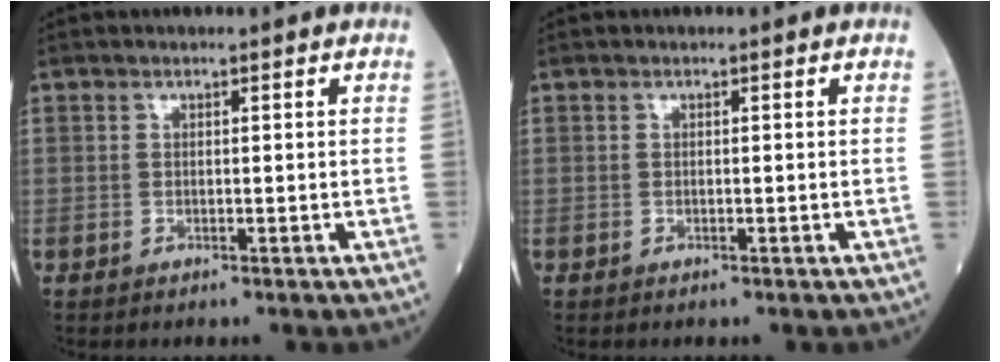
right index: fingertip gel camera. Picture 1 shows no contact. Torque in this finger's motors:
{"motor_torque": [0.09, -0.04, 0.05, -0.01]}